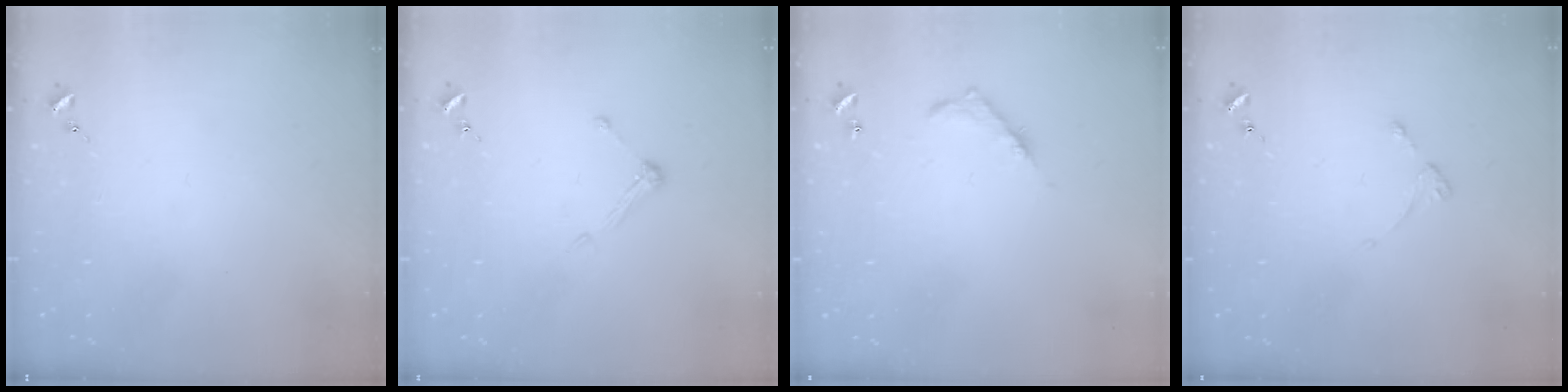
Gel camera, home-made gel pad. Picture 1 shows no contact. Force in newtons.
{"total": 5.7, "press": 5.7, "slide": 0.4}
{"total": 7.1, "press": 7.1, "slide": 0.5}
{"total": 2.7, "press": 2.6, "slide": 0.5}